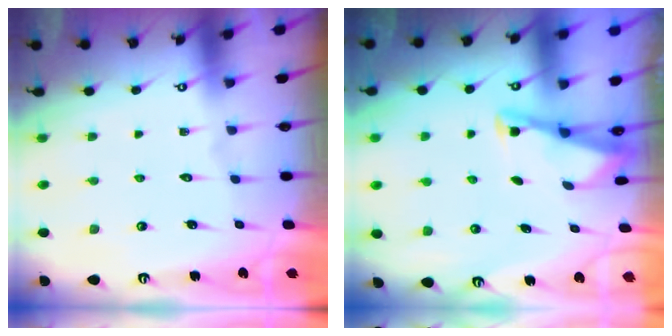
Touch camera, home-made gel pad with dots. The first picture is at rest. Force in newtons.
{"total": 3.0, "press": 3.0, "slide": 0.3}